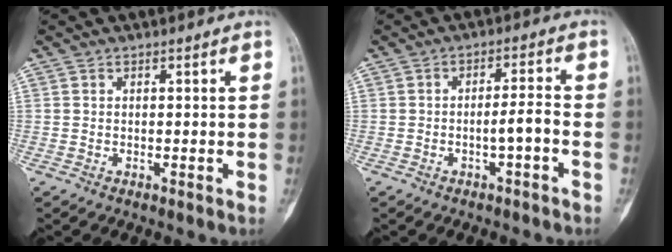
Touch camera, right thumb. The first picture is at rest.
{"total": 3.8, "force": [-1.5, 0.6, 3.5], "torque": [-0.059, 0.022, -0.025]}